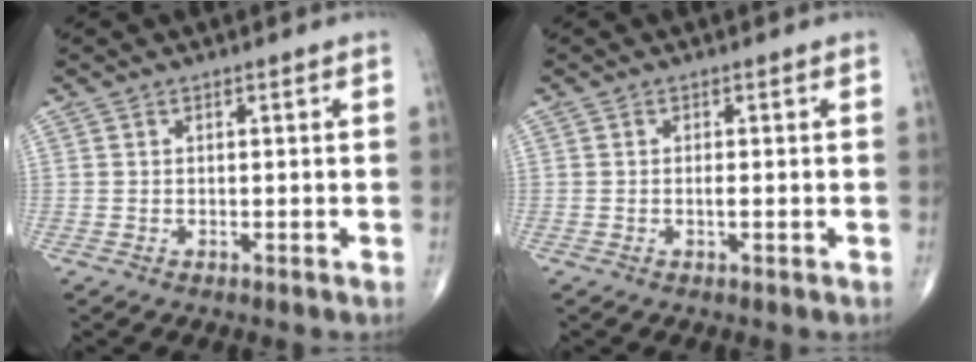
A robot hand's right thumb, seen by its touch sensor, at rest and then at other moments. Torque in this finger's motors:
{"motor_torque": [2.45, 2.04, 1.51, -1.26, 0.25]}